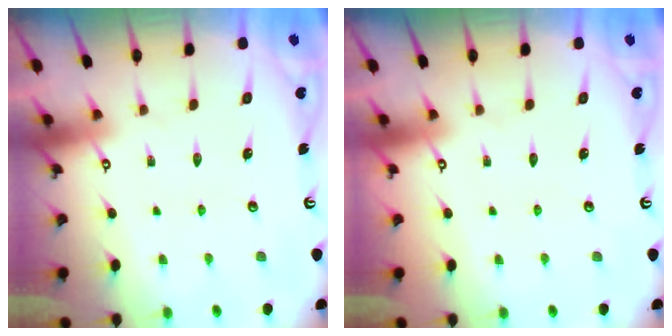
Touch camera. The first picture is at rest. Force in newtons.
{"total": 0.0}